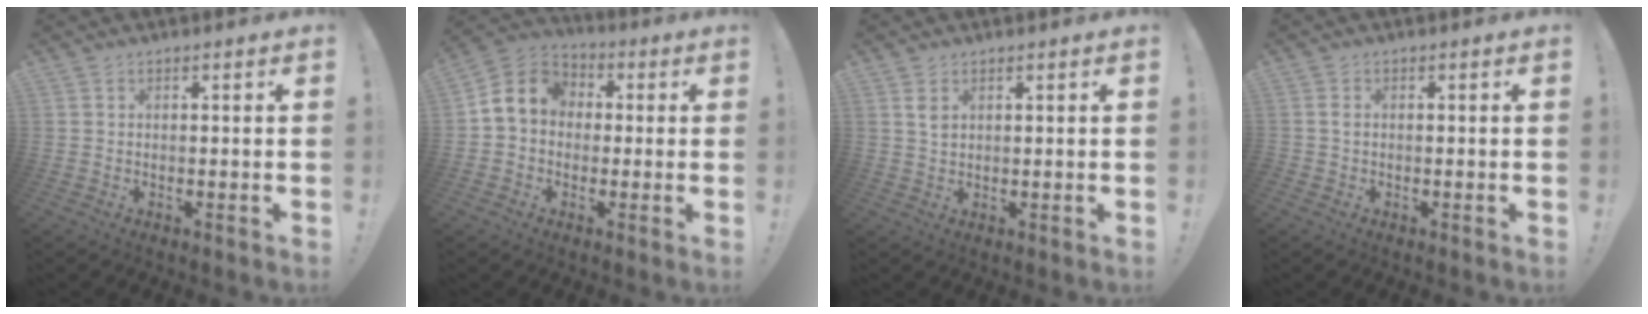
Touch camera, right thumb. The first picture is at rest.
{"total": 9.4, "force": [0.7, 8.1, 4.8], "torque": [-0.076, 0.014, 0.019]}
{"total": 2.4, "force": [1.2, 1.3, 1.6], "torque": [-0.018, -0.004, 0.019]}
{"total": 1.0, "force": [-0.2, 0.8, 0.5], "torque": [-0.008, 0.005, -0.005]}